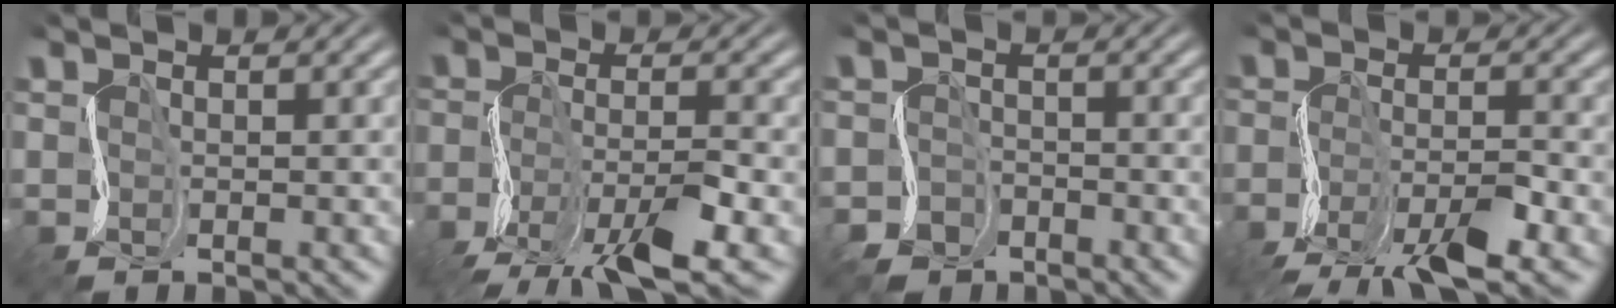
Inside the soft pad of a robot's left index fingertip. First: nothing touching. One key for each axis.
{"total": 6.9, "fx": -4.4, "fy": 1.6, "fz": 5.0, "tx": -0.095, "ty": -0.003, "tz": -0.090}
{"total": 3.4, "fx": -2.8, "fy": 1.8, "fz": 0.3, "tx": -0.005, "ty": -0.001, "tz": -0.060}
{"total": 6.2, "fx": -4.3, "fy": 1.4, "fz": 4.2, "tx": -0.079, "ty": -0.004, "tz": -0.087}